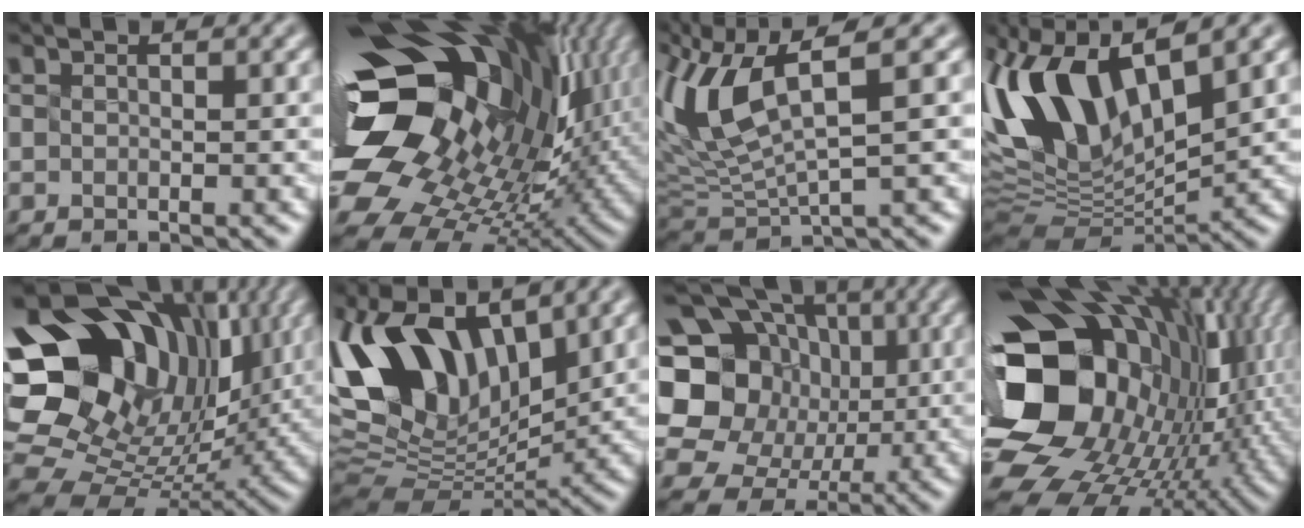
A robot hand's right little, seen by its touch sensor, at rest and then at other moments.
{"total": 18.0, "force": [4.5, 12.0, 12.6], "torque": [-0.242, -0.022, 0.103]}
{"total": 7.7, "force": [1.9, 2.7, 7.0], "torque": [-0.167, 0.007, 0.047]}
{"total": 12.6, "force": [3.0, 6.4, 10.5], "torque": [-0.222, 0.020, 0.055]}
{"total": 16.3, "force": [5.8, 11.7, 9.7], "torque": [-0.198, 0.032, 0.112]}
{"total": 13.7, "force": [4.6, 7.9, 10.2], "torque": [-0.217, 0.028, 0.086]}
{"total": 14.0, "force": [0.3, 12.3, 6.8], "torque": [-0.136, 0.021, -0.011]}
{"total": 19.0, "force": [-0.5, 14.5, 12.3], "torque": [-0.252, -0.027, 0.020]}